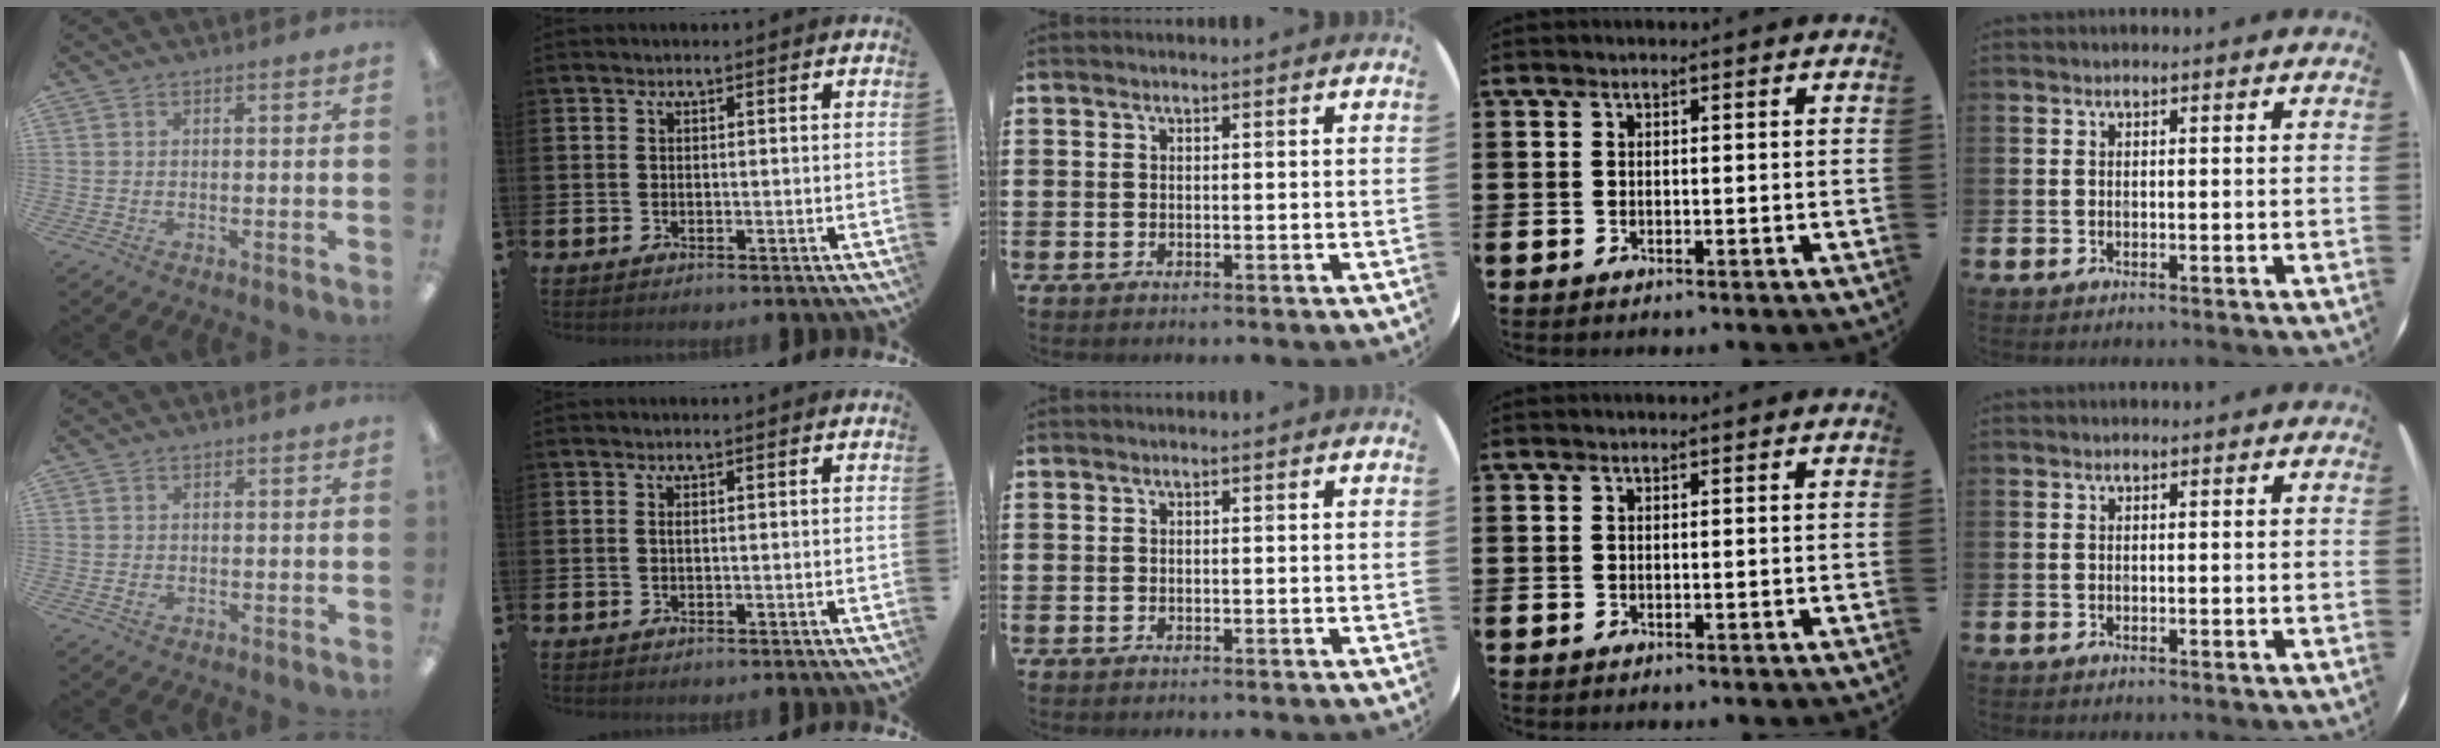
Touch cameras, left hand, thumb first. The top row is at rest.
{"thumb": {"total": 0.9, "force": [-0.2, 0.7, 0.6], "torque": [-0.011, 0.003, -0.005]}, "index": {"total": 0.5, "force": [0.2, 0.1, 0.5], "torque": [-0.007, 0.000, 0.002]}}